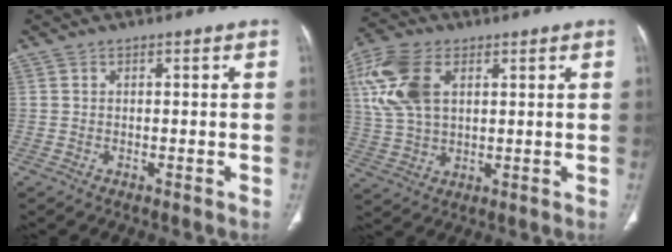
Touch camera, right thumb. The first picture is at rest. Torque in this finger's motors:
{"motor_torque": [2.10, 2.02, 1.76, 0.27, 0.08]}